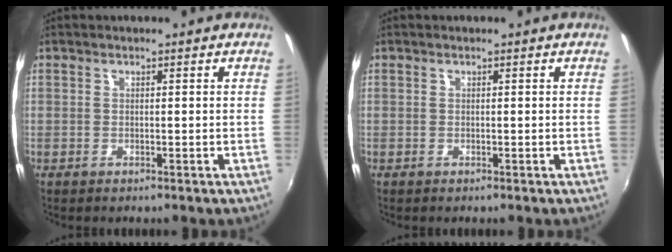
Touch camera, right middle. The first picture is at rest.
{"total": 0.0}